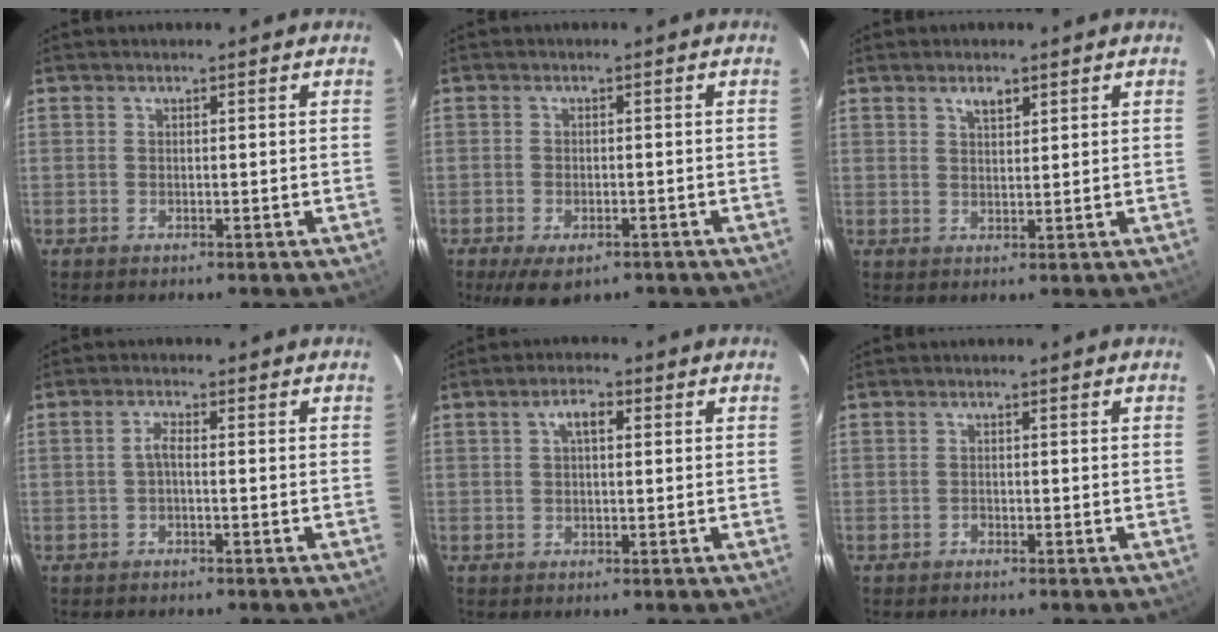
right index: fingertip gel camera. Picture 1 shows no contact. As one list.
[{"total": 7.2, "force": [-4.7, 3.4, 4.3], "torque": [-0.093, -0.021, -0.072]}, {"total": 2.5, "force": [1.6, 1.1, 1.5], "torque": [-0.024, 0.004, 0.028]}, {"total": 1.5, "force": [-0.6, 0.3, 1.4], "torque": [-0.029, 0.004, -0.014]}, {"total": 3.2, "force": [0.9, 1.5, 2.6], "torque": [-0.048, 0.012, 0.015]}, {"total": 0.7, "force": [-0.6, 0.4, 0.0], "torque": [0.000, 0.004, -0.012]}]